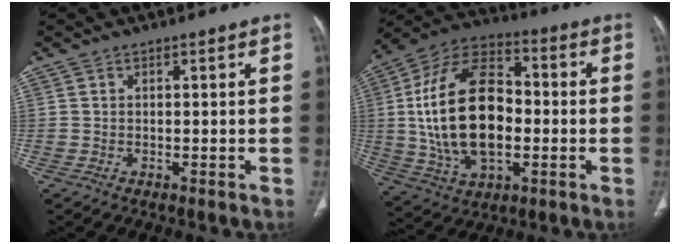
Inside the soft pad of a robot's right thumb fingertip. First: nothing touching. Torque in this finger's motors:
{"motor_torque": [2.38, 2.64, 2.76, -0.01, 0.33]}